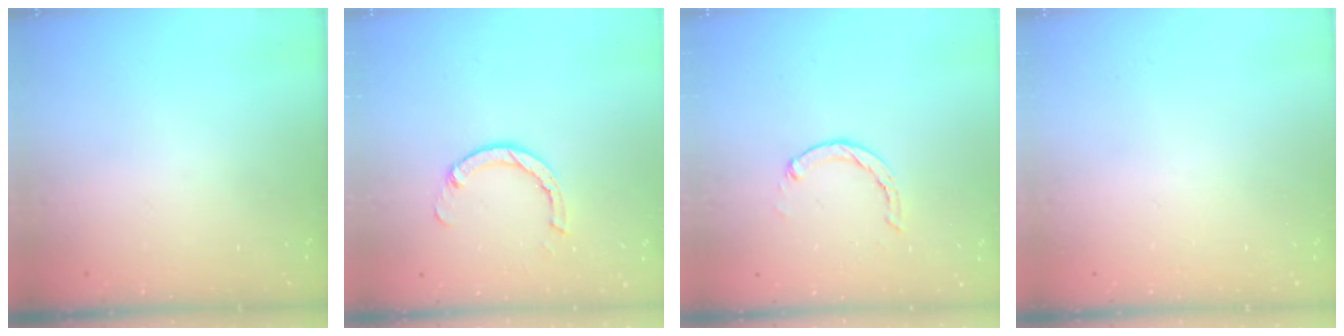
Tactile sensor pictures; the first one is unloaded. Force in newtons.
{"total": 3.6, "press": 3.6, "slide": 0.2}
{"total": 2.7, "press": 2.7, "slide": 0.5}
{"total": 0.0}